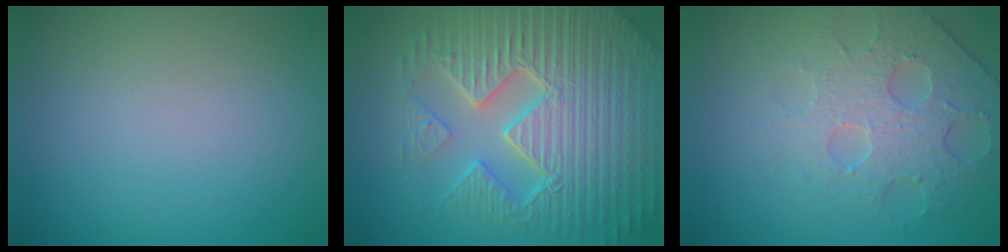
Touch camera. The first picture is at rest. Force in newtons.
{"total": 9.5, "press": 6.8, "slide": 6.7}
{"total": 4.1, "press": 3.9, "slide": 1.1}